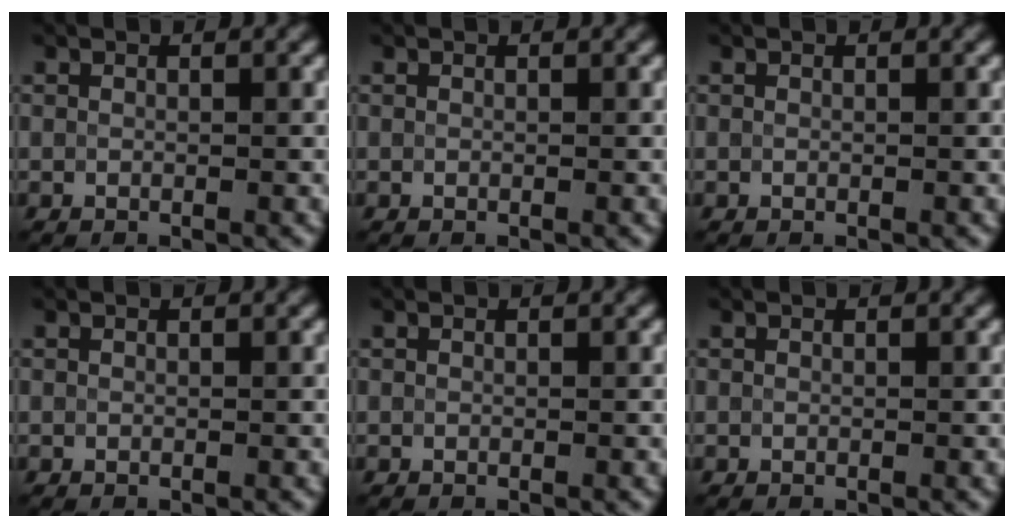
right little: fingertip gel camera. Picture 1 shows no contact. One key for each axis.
{"total": 0.0}
{"total": 0.0}
{"total": 0.0}
{"total": 0.0}
{"total": 0.0}